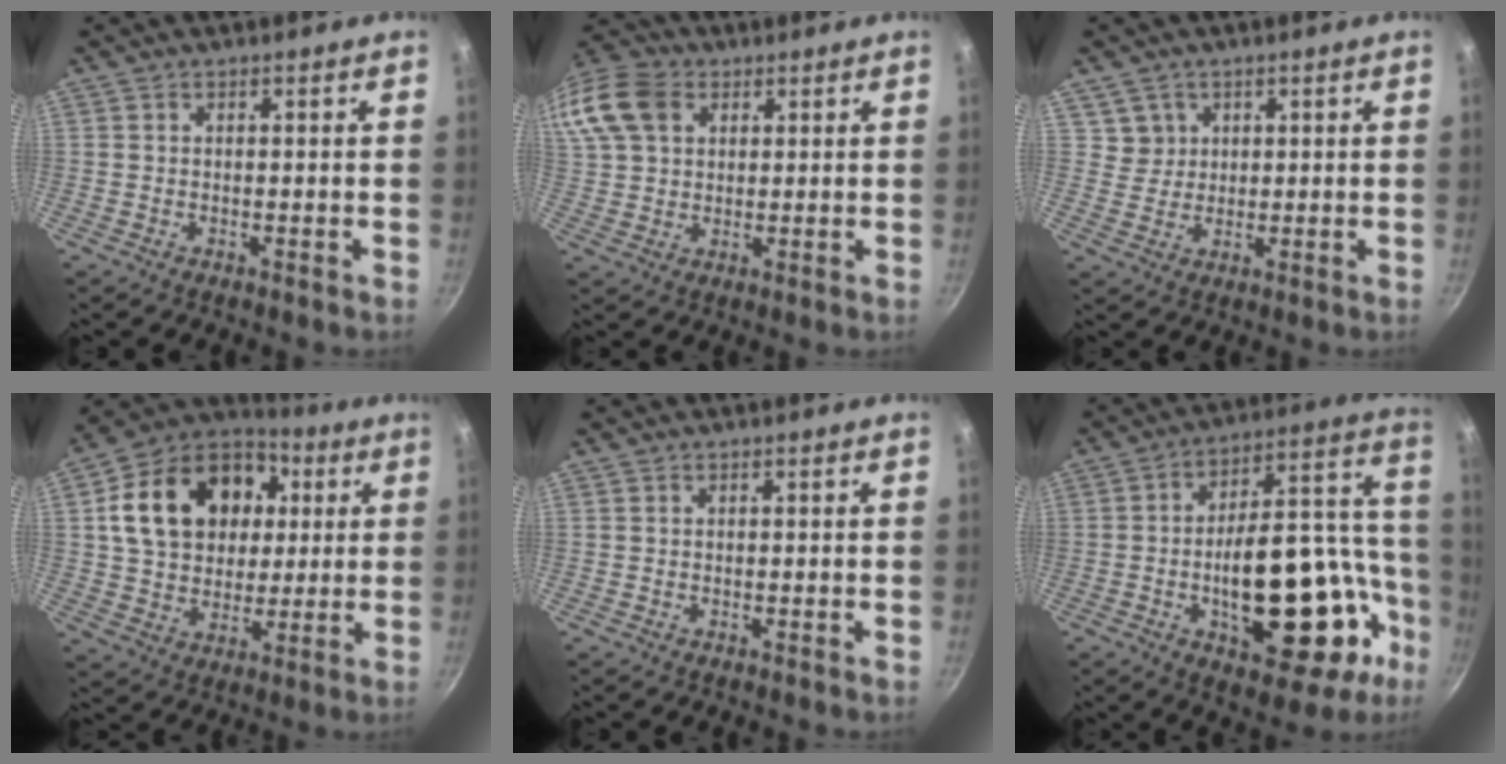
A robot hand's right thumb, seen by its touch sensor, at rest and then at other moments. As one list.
[{"total": 19.4, "force": [7.1, 14.6, 10.7], "torque": [-0.261, 0.039, 0.127]}, {"total": 3.9, "force": [1.7, 3.5, 0.2], "torque": [0.027, 0.006, 0.030]}, {"total": 21.7, "force": [4.8, 16.5, 13.3], "torque": [-0.203, 0.022, 0.076]}, {"total": 0.0}, {"total": 28.6, "force": [-8.6, 14.2, 23.2], "torque": [-0.280, 0.066, -0.106]}]